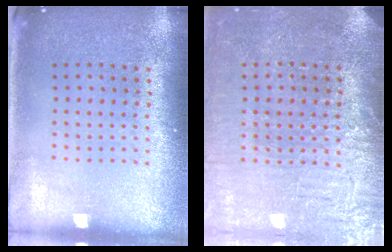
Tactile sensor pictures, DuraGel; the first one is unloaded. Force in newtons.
{"total": 3.6, "press": 3.4, "slide": 1.3}